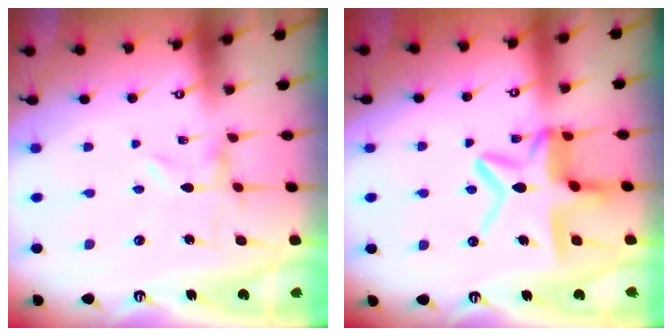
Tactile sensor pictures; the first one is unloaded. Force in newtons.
{"total": 13.3, "press": 13.3, "slide": 1.3}